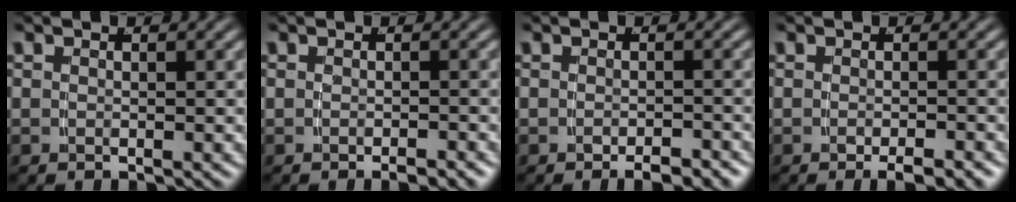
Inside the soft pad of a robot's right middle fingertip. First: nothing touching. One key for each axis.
{"total": 1.2, "fx": -1.1, "fy": -0.2, "fz": 0.5, "tx": -0.009, "ty": 0.001, "tz": -0.017}
{"total": 2.0, "fx": -1.8, "fy": 0.1, "fz": 0.9, "tx": -0.011, "ty": 0.000, "tz": -0.027}
{"total": 2.2, "fx": -1.8, "fy": 0.0, "fz": 1.3, "tx": -0.018, "ty": -0.001, "tz": -0.026}